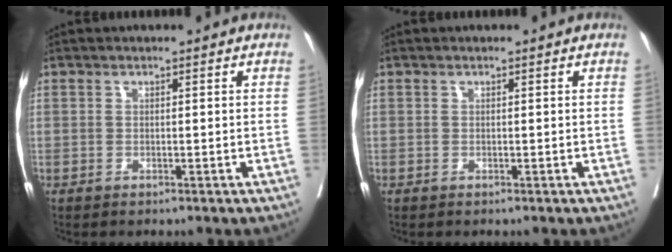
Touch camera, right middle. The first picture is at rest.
{"total": 0.0}